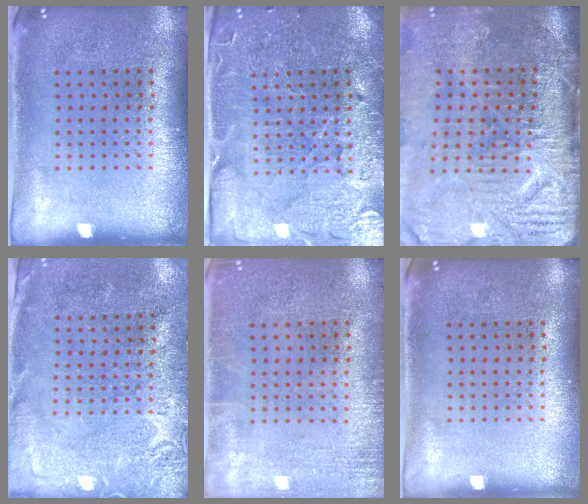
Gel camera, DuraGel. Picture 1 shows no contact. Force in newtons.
{"total": 3.6, "press": 3.4, "slide": 1.0}
{"total": 4.8, "press": 3.9, "slide": 2.8}
{"total": 2.7, "press": 2.4, "slide": 1.1}
{"total": 1.5, "press": 1.5, "slide": 0.2}
{"total": 0.0}